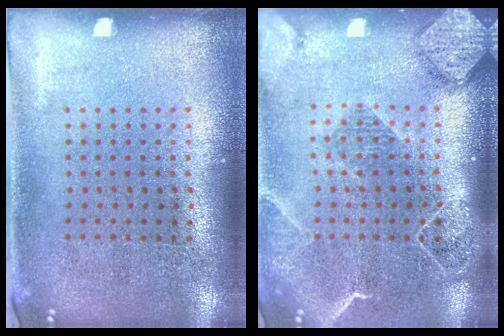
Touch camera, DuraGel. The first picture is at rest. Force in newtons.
{"total": 2.2, "press": 1.9, "slide": 1.1}